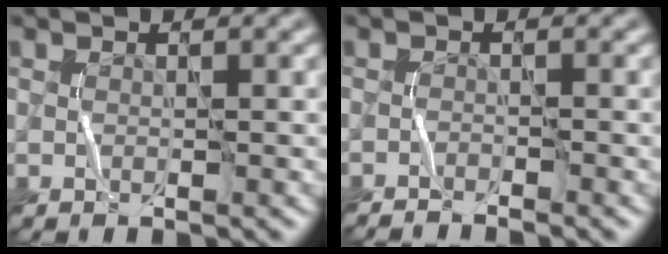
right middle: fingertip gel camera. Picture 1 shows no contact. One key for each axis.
{"total": 2.6, "fx": -2.6, "fy": 0.2, "fz": 0.7, "tx": -0.015, "ty": -0.005, "tz": -0.045}